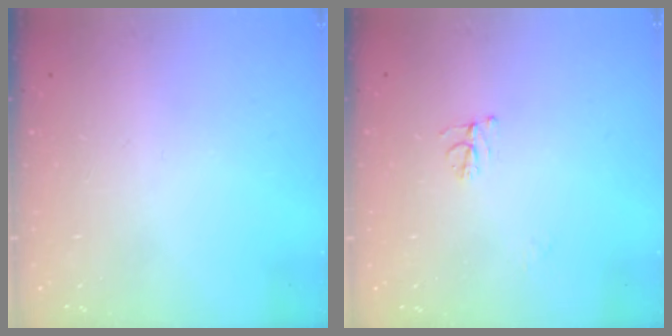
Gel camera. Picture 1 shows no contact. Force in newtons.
{"total": 4.7, "press": 4.6, "slide": 0.4}